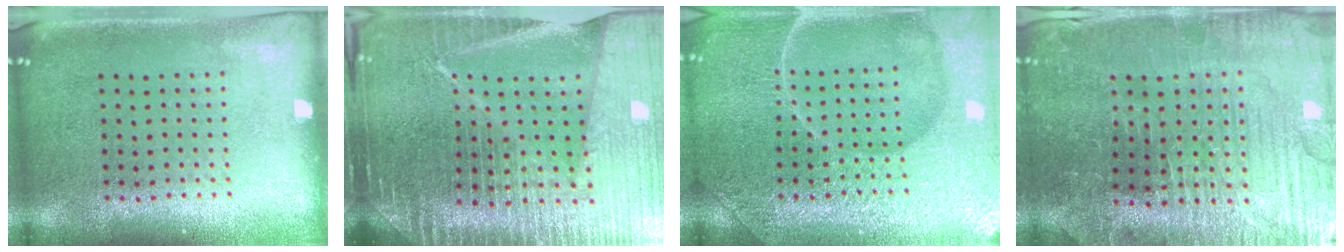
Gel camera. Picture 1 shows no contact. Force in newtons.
{"total": 6.7, "press": 5.8, "slide": 3.4}
{"total": 7.5, "press": 7.4, "slide": 1.0}
{"total": 3.7, "press": 3.7, "slide": 0.4}